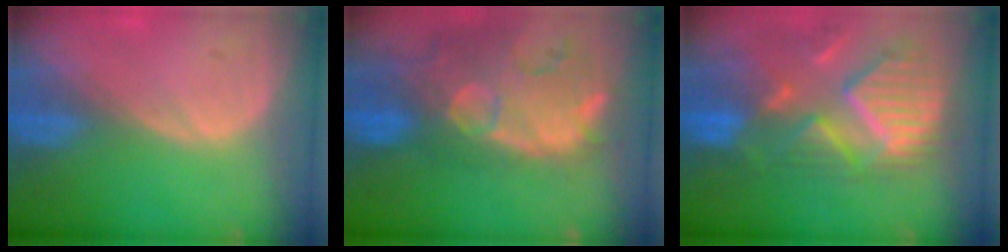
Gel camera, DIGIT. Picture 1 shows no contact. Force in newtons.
{"total": 14.4, "press": 11.8, "slide": 8.3}
{"total": 12.2, "press": 10.5, "slide": 6.2}